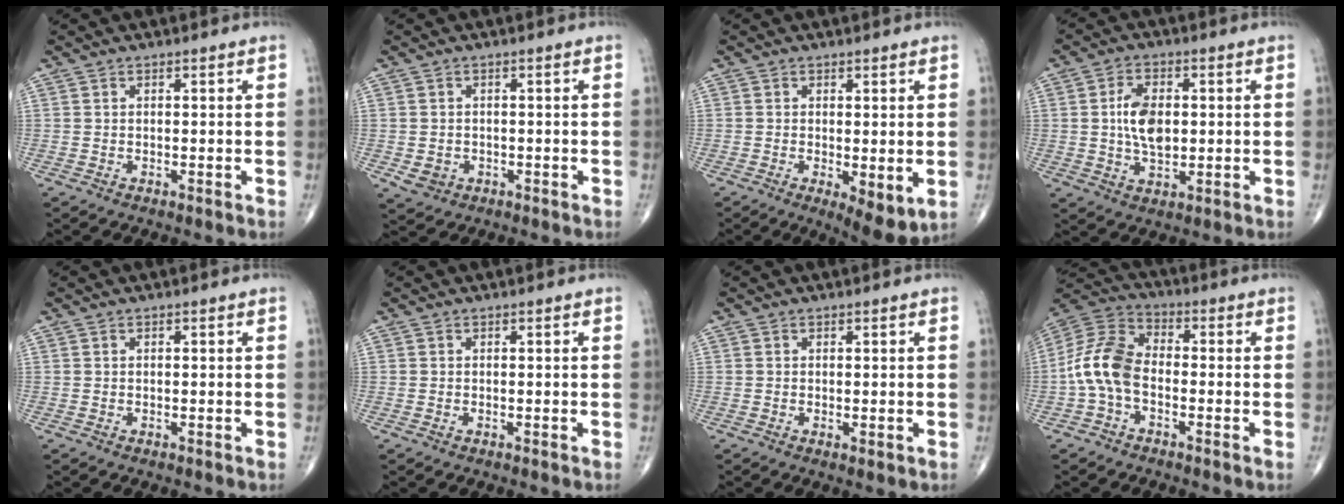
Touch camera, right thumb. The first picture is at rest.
{"total": 2.7, "force": [-0.7, 2.3, 1.1], "torque": [-0.011, 0.000, -0.004]}
{"total": 6.3, "force": [-1.2, 2.3, 5.8], "torque": [-0.086, -0.021, -0.014]}
{"total": 8.2, "force": [0.6, 4.9, 6.6], "torque": [-0.110, 0.000, 0.013]}
{"total": 0.0}
{"total": 0.0}
{"total": 0.9, "force": [-0.1, 0.4, 0.8], "torque": [-0.017, -0.005, -0.001]}
{"total": 10.9, "force": [-2.2, 6.9, 8.2], "torque": [-0.162, 0.034, -0.057]}